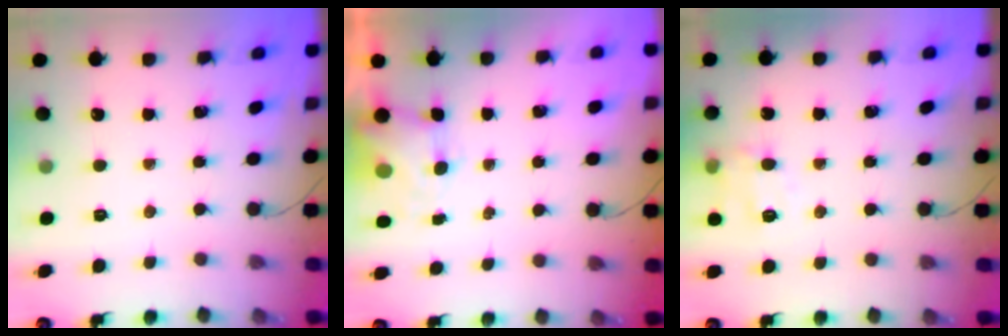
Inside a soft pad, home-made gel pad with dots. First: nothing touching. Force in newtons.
{"total": 4.4, "press": 4.3, "slide": 1.0}
{"total": 7.3, "press": 7.3, "slide": 1.0}